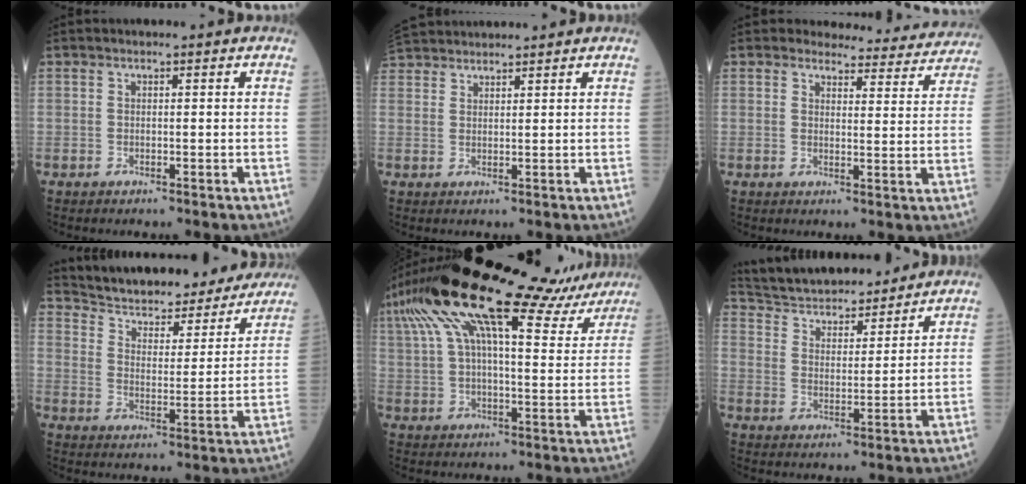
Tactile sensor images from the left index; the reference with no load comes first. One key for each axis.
{"total": 7.0, "fx": 6.7, "fy": 1.0, "fz": 1.6, "tx": -0.035, "ty": 0.040, "tz": 0.120}
{"total": 12.6, "fx": 12.1, "fy": 3.2, "fz": 1.1, "tx": 0.021, "ty": -0.034, "tz": 0.113}
{"total": 22.5, "fx": 21.0, "fy": 5.3, "fz": 6.5, "tx": -0.100, "ty": -0.018, "tz": 0.283}
{"total": 27.5, "fx": 21.1, "fy": 7.2, "fz": 16.1, "tx": -0.301, "ty": 0.073, "tz": 0.299}
{"total": 17.7, "fx": 16.3, "fy": 3.8, "fz": 5.8, "tx": -0.102, "ty": 0.024, "tz": 0.261}